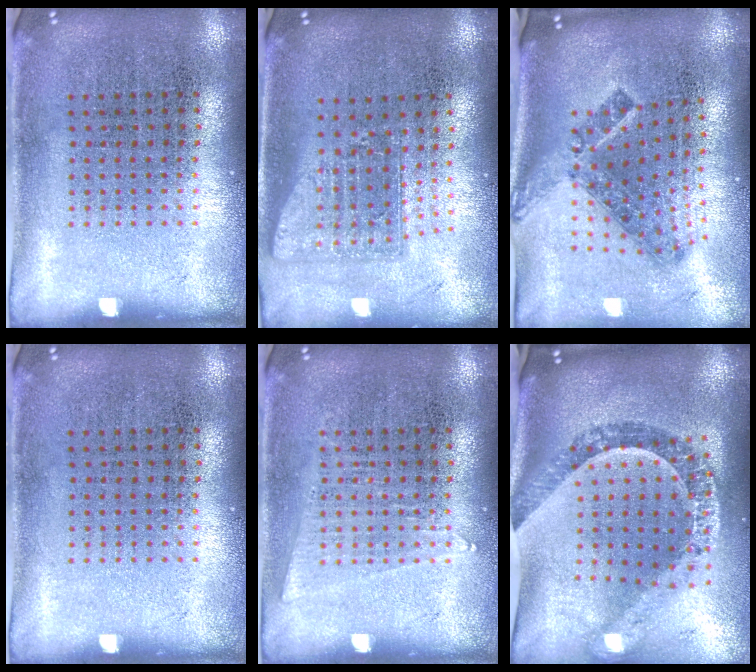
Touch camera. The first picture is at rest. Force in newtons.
{"total": 1.6, "press": 1.2, "slide": 1.0}
{"total": 1.5, "press": 1.1, "slide": 1.1}
{"total": 0.0}
{"total": 1.0, "press": 1.0, "slide": 0.1}
{"total": 2.0, "press": 1.8, "slide": 0.9}